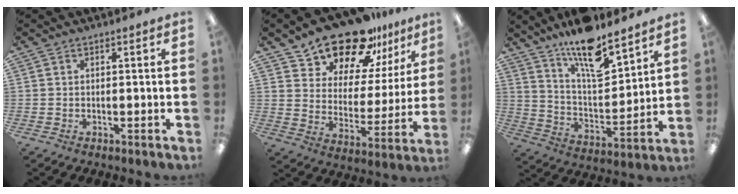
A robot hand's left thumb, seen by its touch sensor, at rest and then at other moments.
{"total": 18.3, "force": [15.6, 7.8, 5.5], "torque": [-0.100, -0.122, 0.280]}
{"total": 14.8, "force": [12.1, 4.3, 7.4], "torque": [-0.124, -0.084, 0.207]}